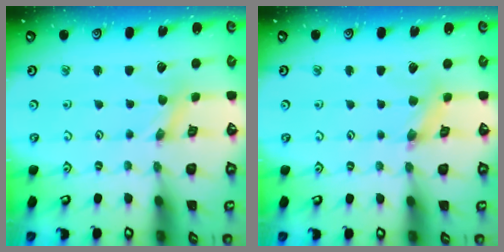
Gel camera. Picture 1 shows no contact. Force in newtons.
{"total": 2.0, "press": 2.0, "slide": 0.4}